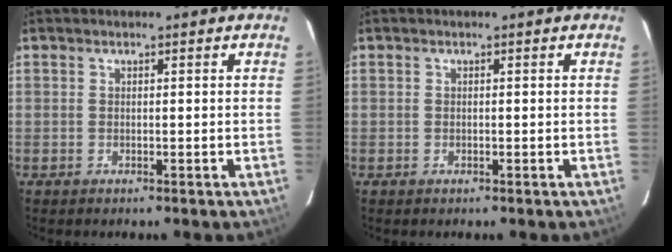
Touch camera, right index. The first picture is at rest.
{"total": 0.0}